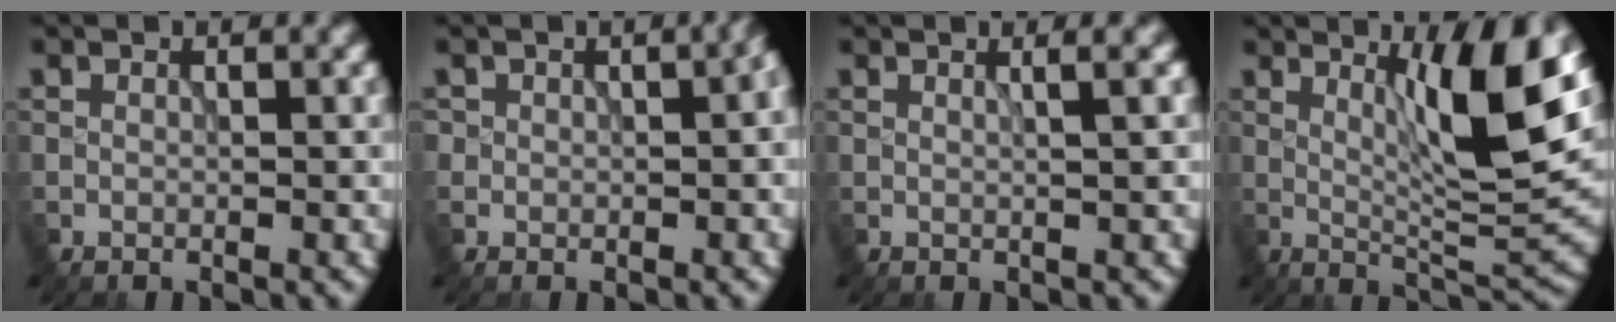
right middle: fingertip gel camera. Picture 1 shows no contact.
{"total": 3.8, "force": [0.4, 2.4, 2.9], "torque": [-0.020, 0.005, 0.008]}
{"total": 1.8, "force": [0.8, 0.5, 1.5], "torque": [-0.018, 0.007, -0.002]}
{"total": 8.6, "force": [2.8, 1.3, 8.0], "torque": [-0.118, -0.006, 0.050]}